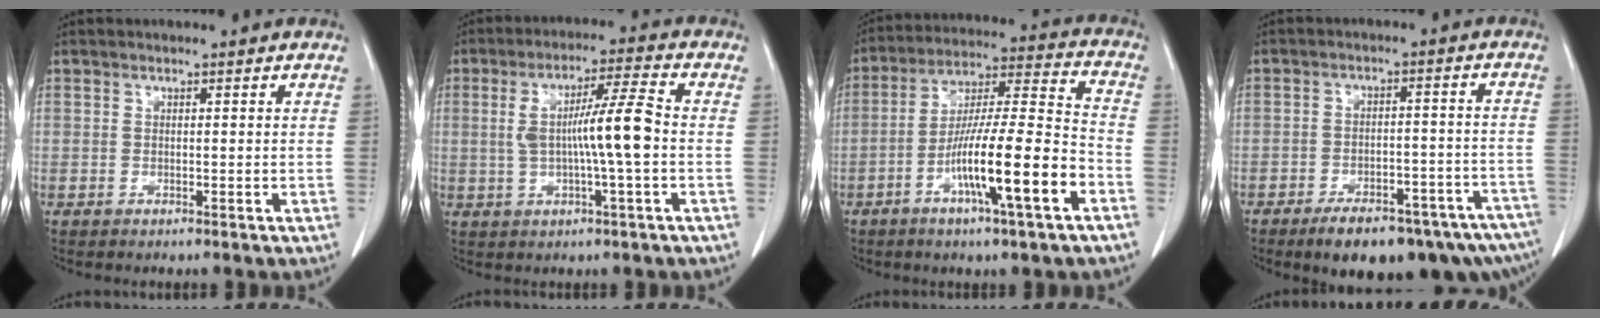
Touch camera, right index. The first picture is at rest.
{"total": 9.4, "force": [-0.3, 0.0, 9.4], "torque": [-0.171, 0.014, -0.007]}
{"total": 16.2, "force": [-6.7, 0.5, 14.8], "torque": [-0.260, -0.004, -0.115]}
{"total": 17.8, "force": [-13.7, 4.6, 10.3], "torque": [-0.079, 0.021, -0.177]}